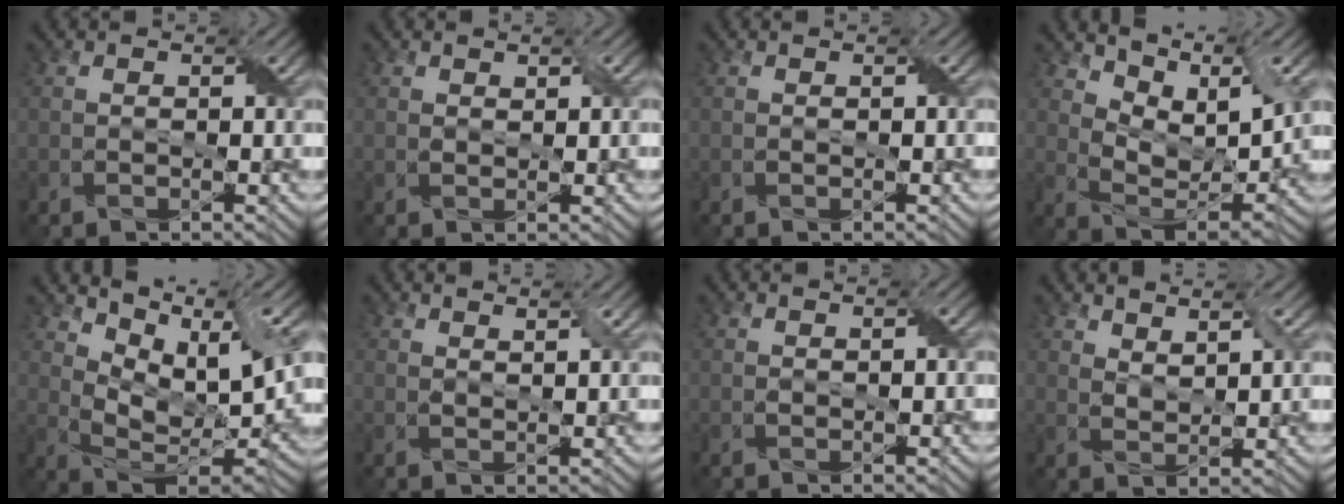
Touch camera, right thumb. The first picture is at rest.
{"total": 1.1, "force": [0.6, 0.5, 0.7], "torque": [-0.016, 0.000, 0.014]}
{"total": 0.0}
{"total": 9.4, "force": [6.4, 3.5, 6.0], "torque": [-0.130, -0.004, 0.114]}
{"total": 11.7, "force": [5.8, 4.8, 8.9], "torque": [-0.167, 0.002, 0.109]}
{"total": 1.4, "force": [1.1, 0.2, 0.9], "torque": [-0.020, 0.000, 0.021]}
{"total": 0.6, "force": [0.1, 0.1, 0.5], "torque": [-0.012, 0.002, 0.002]}
{"total": 3.4, "force": [2.5, 1.0, 2.0], "torque": [-0.045, -0.001, 0.050]}